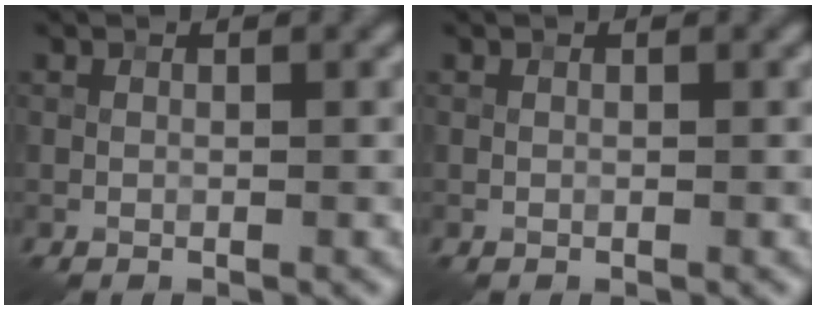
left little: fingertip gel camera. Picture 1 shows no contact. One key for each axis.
{"total": 0.0}